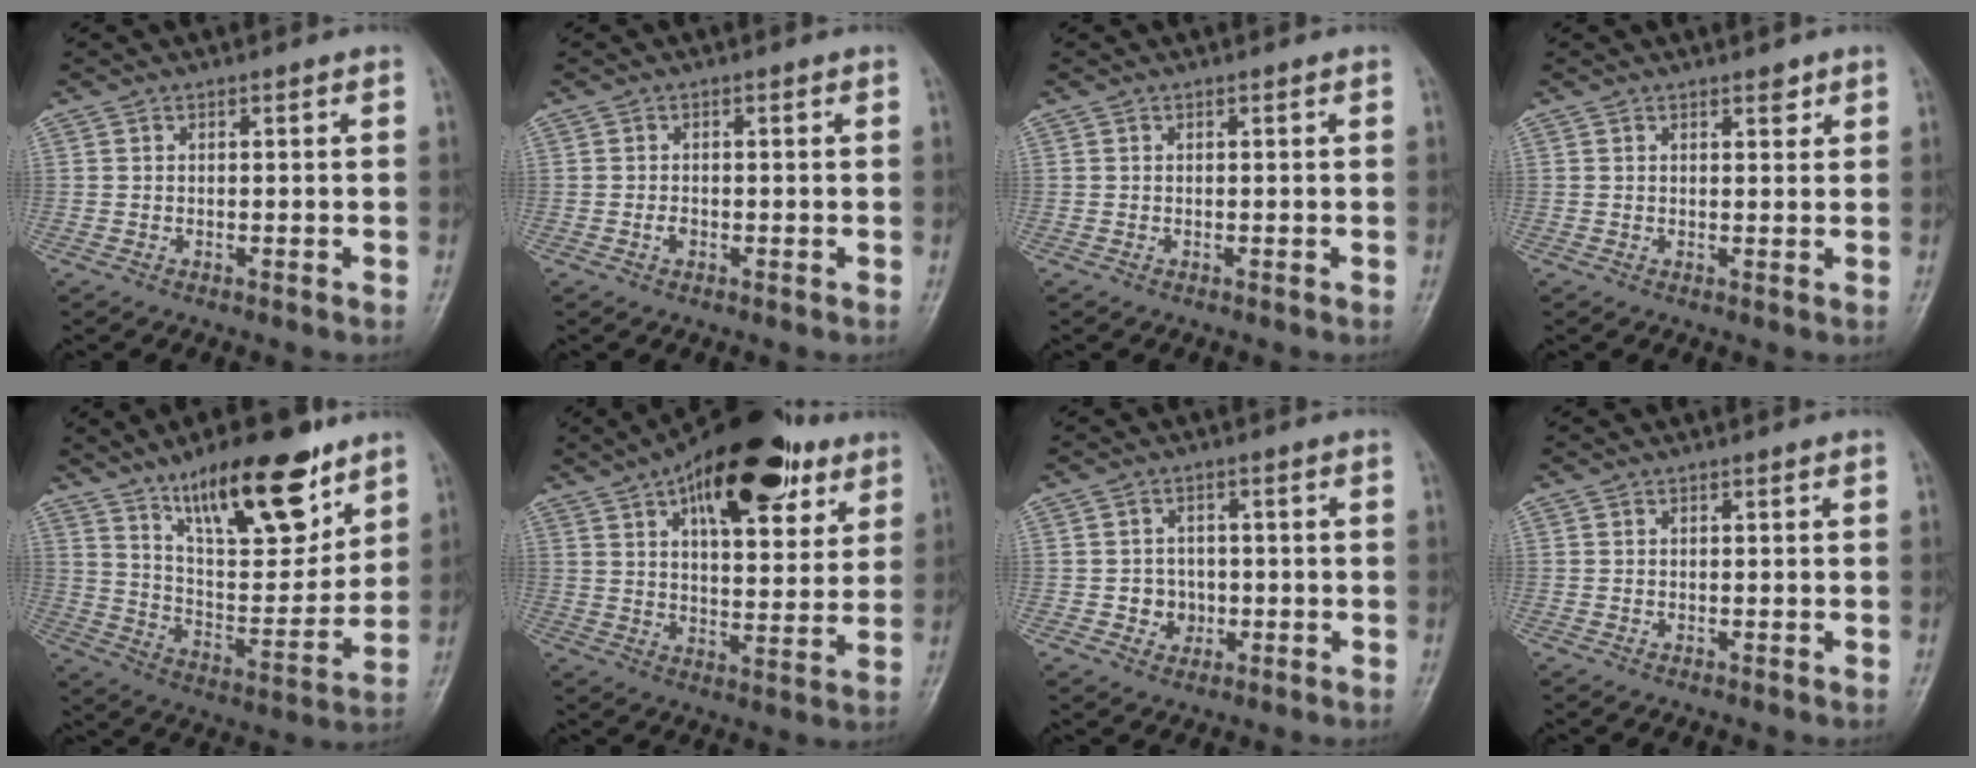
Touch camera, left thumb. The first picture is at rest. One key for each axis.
{"total": 1.3, "fx": -0.5, "fy": 0.9, "fz": 0.8, "tx": -0.013, "ty": 0.001, "tz": -0.011}
{"total": 0.0}
{"total": 1.8, "fx": 1.3, "fy": 0.9, "fz": 1.0, "tx": -0.003, "ty": -0.006, "tz": 0.016}
{"total": 20.9, "fx": 13.6, "fy": 7.3, "fz": 14.1, "tx": -0.180, "ty": -0.071, "tz": 0.232}
{"total": 23.4, "fx": 12.5, "fy": 10.5, "fz": 16.7, "tx": -0.218, "ty": -0.020, "tz": 0.191}
{"total": 4.2, "fx": -0.8, "fy": 3.9, "fz": 1.5, "tx": 0.004, "ty": 0.008, "tz": -0.012}
{"total": 0.0}